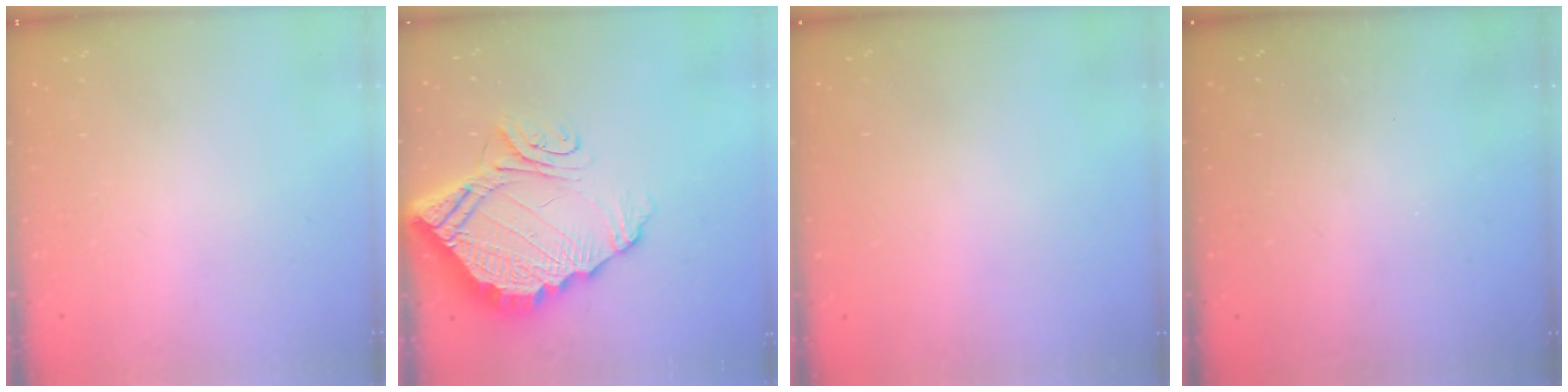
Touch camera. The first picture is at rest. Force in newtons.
{"total": 17.1, "press": 17.0, "slide": 1.5}
{"total": 3.0, "press": 3.0, "slide": 0.1}
{"total": 3.1, "press": 3.1, "slide": 0.2}